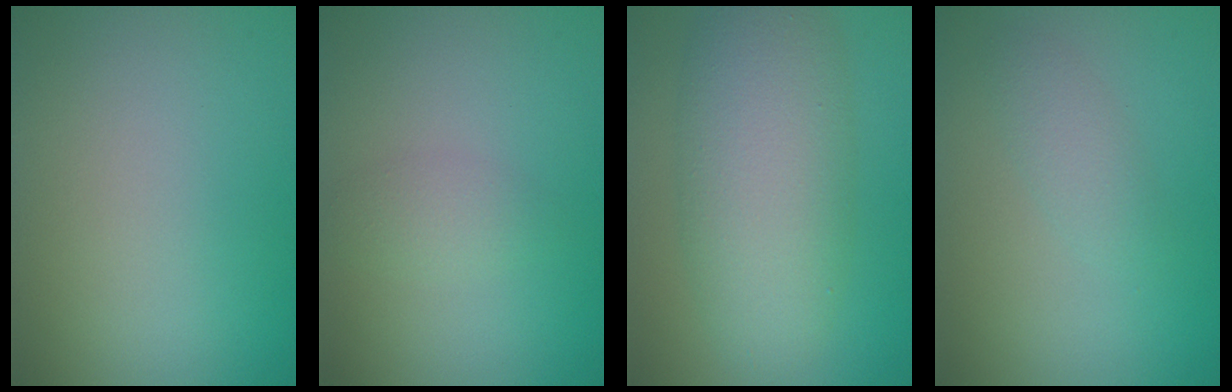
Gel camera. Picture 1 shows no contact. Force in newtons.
{"total": 1.6, "press": 1.6, "slide": 0.1}
{"total": 7.7, "press": 7.7, "slide": 0.2}
{"total": 1.6, "press": 1.6, "slide": 0.1}